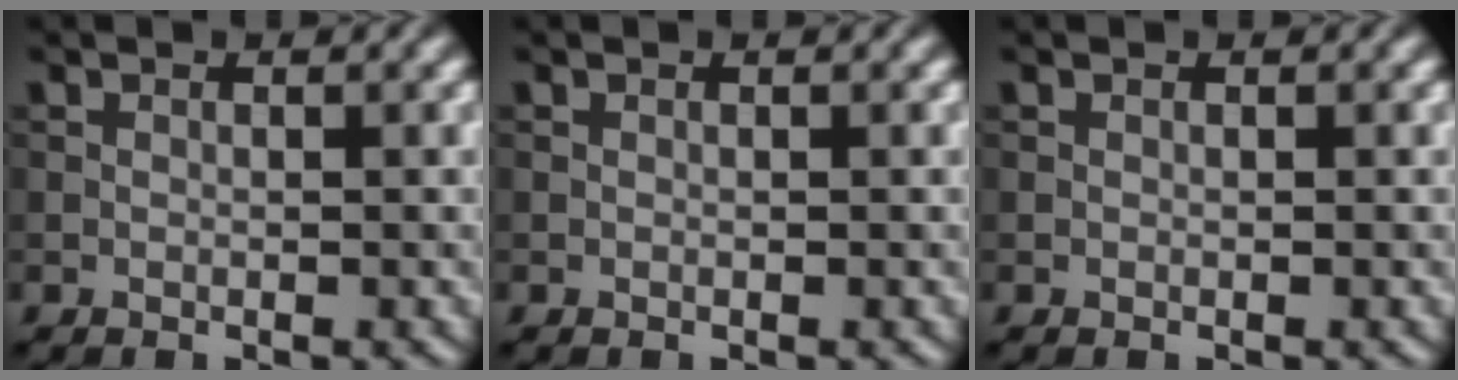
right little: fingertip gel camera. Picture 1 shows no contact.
{"total": 0.0}
{"total": 0.0}